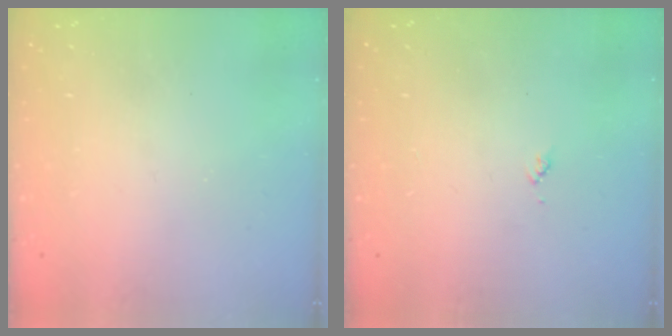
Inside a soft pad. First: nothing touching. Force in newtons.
{"total": 4.0, "press": 3.9, "slide": 0.5}